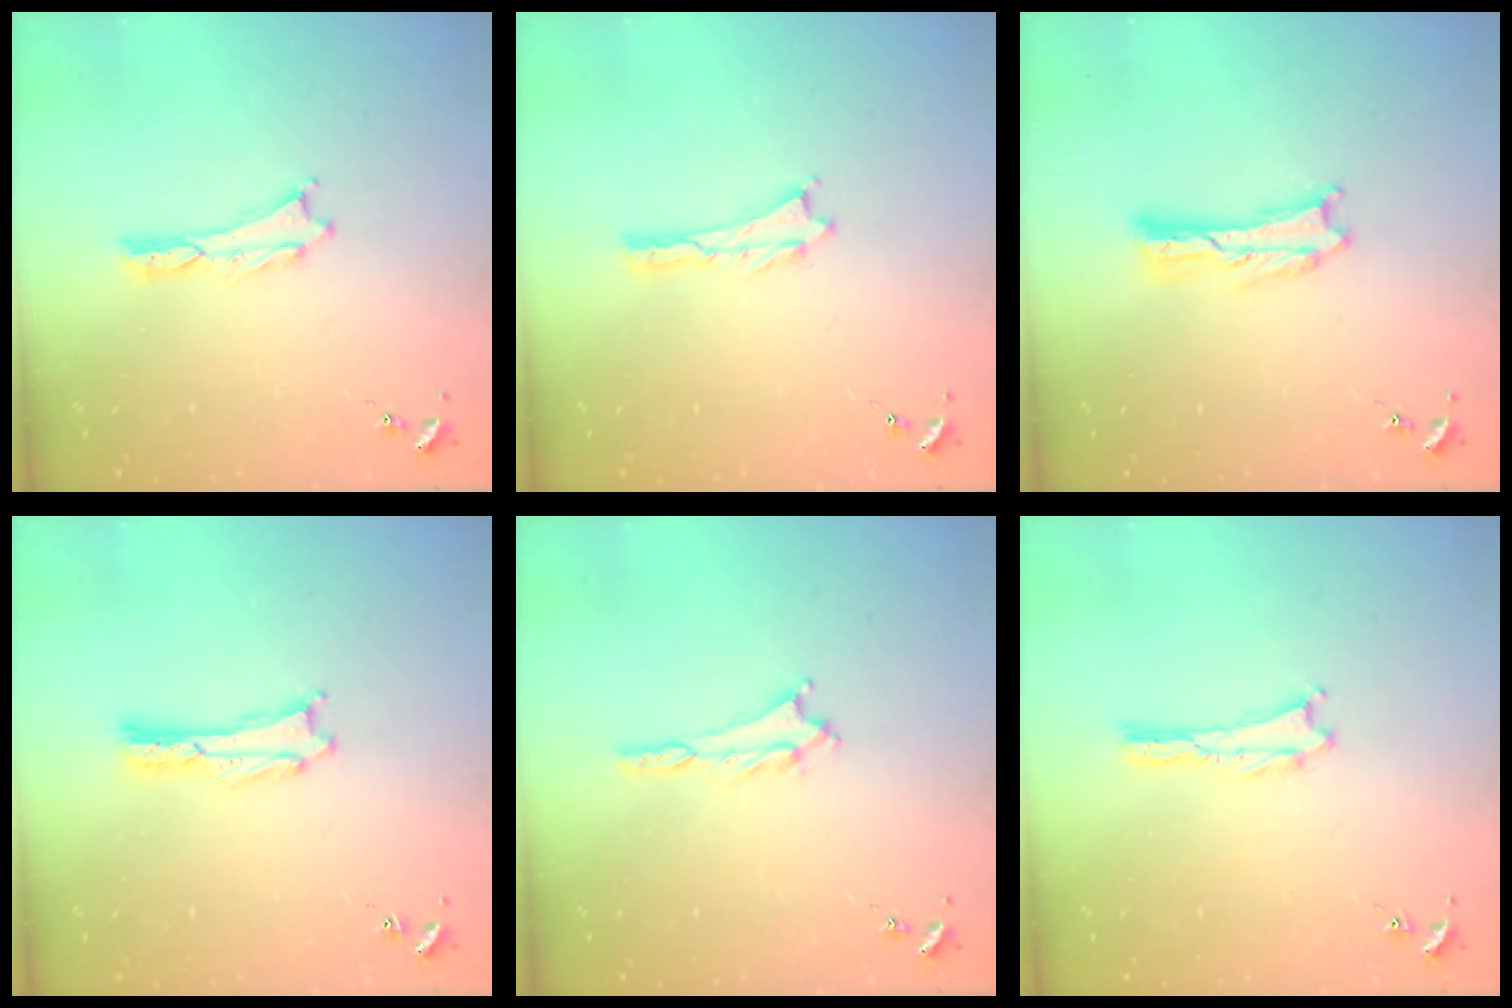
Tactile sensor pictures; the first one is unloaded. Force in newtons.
{"total": 0.0}
{"total": 0.8, "press": 0.8, "slide": 0.2}
{"total": 0.0}
{"total": 1.3, "press": 1.3, "slide": 0.2}
{"total": 0.0}